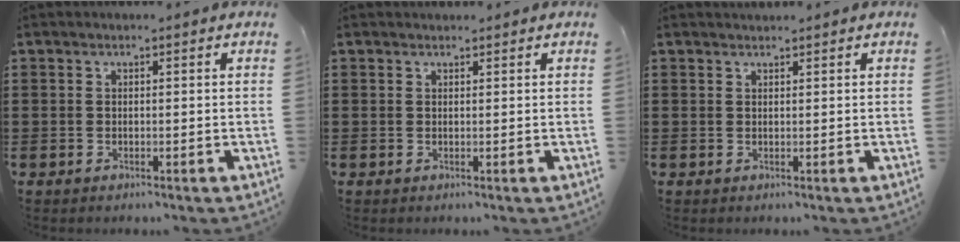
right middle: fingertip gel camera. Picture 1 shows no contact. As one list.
[{"total": 0.7, "force": [0.7, 0.3, -0.1], "torque": [0.008, -0.003, 0.011]}, {"total": 0.9, "force": [0.8, 0.2, -0.1], "torque": [0.000, 0.000, 0.016]}]